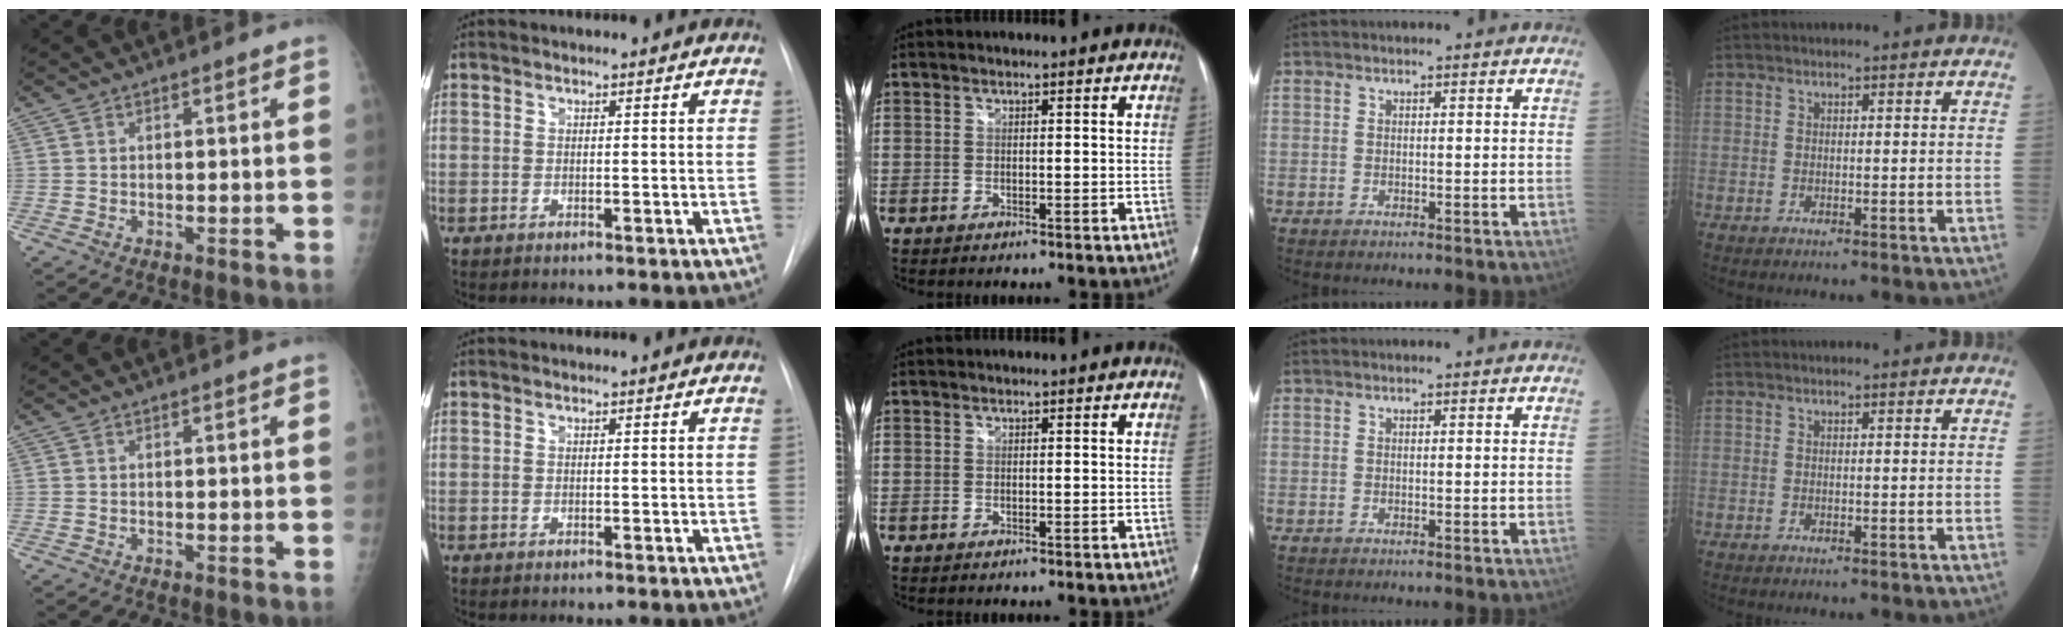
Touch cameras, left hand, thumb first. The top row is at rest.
{}